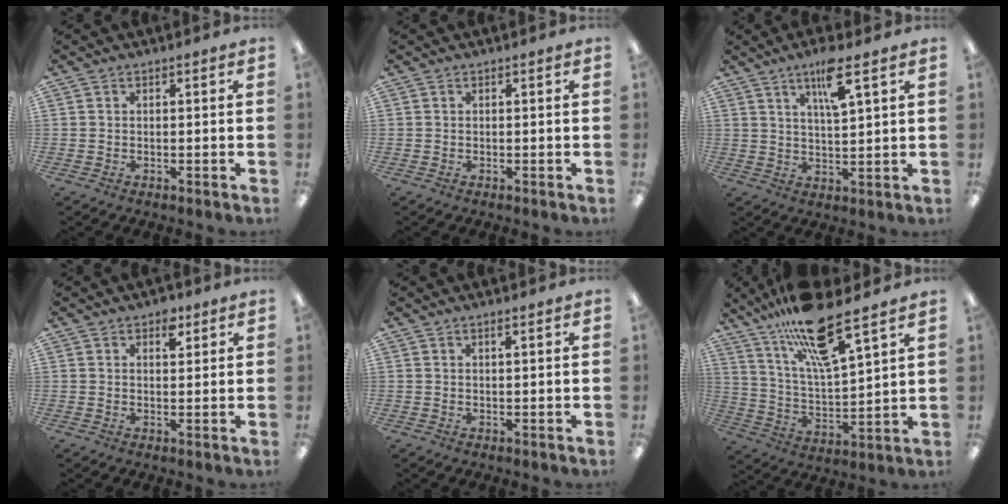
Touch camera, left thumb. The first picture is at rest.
{"total": 0.0}
{"total": 8.2, "force": [4.9, 1.7, 6.4], "torque": [-0.105, -0.015, 0.077]}
{"total": 3.9, "force": [2.4, 2.1, 2.3], "torque": [-0.009, -0.012, 0.034]}
{"total": 1.2, "force": [0.7, 0.1, 0.9], "torque": [-0.019, 0.001, 0.012]}
{"total": 17.6, "force": [13.2, 3.3, 11.1], "torque": [-0.208, -0.069, 0.219]}